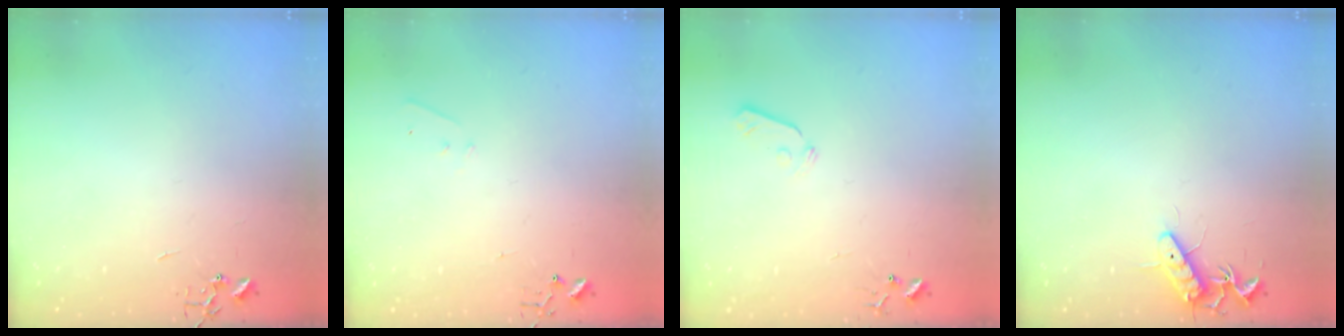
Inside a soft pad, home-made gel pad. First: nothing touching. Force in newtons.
{"total": 4.2, "press": 4.1, "slide": 0.6}
{"total": 5.8, "press": 5.8, "slide": 0.5}
{"total": 11.5, "press": 11.5, "slide": 1.0}